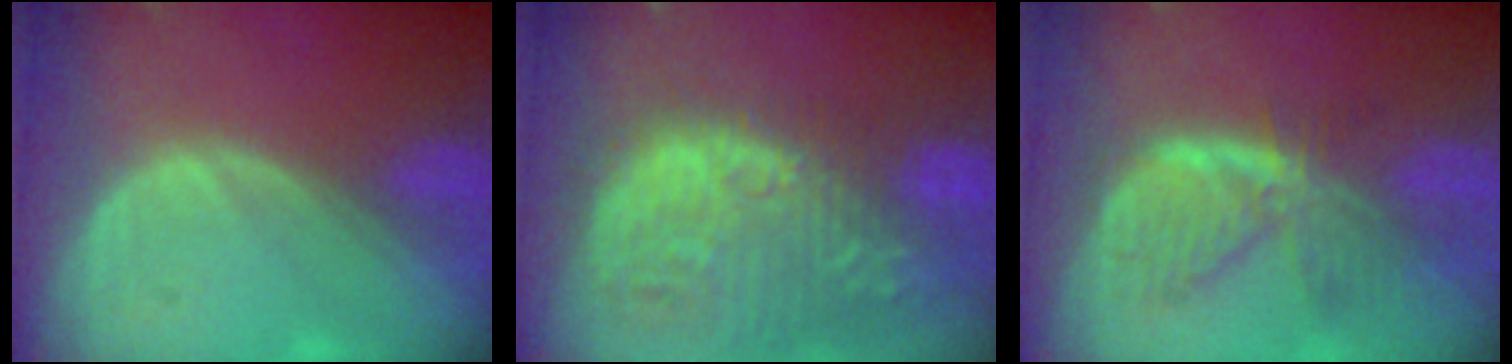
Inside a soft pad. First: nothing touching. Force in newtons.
{"total": 15.8, "press": 13.2, "slide": 8.7}
{"total": 8.1, "press": 7.0, "slide": 4.0}